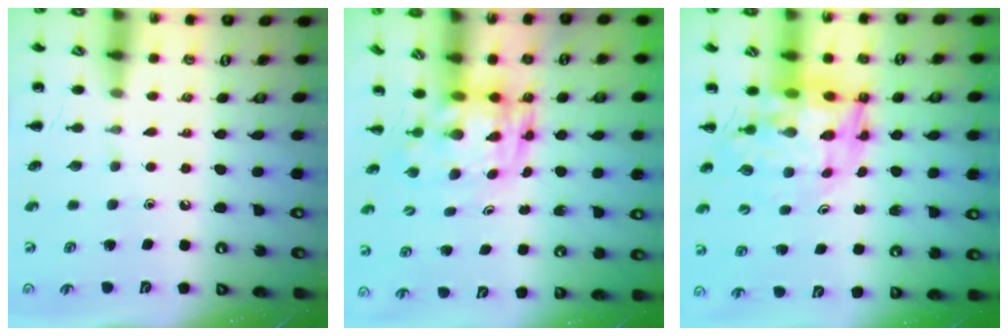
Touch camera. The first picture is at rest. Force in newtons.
{"total": 3.1, "press": 3.0, "slide": 0.7}
{"total": 8.5, "press": 8.1, "slide": 2.7}